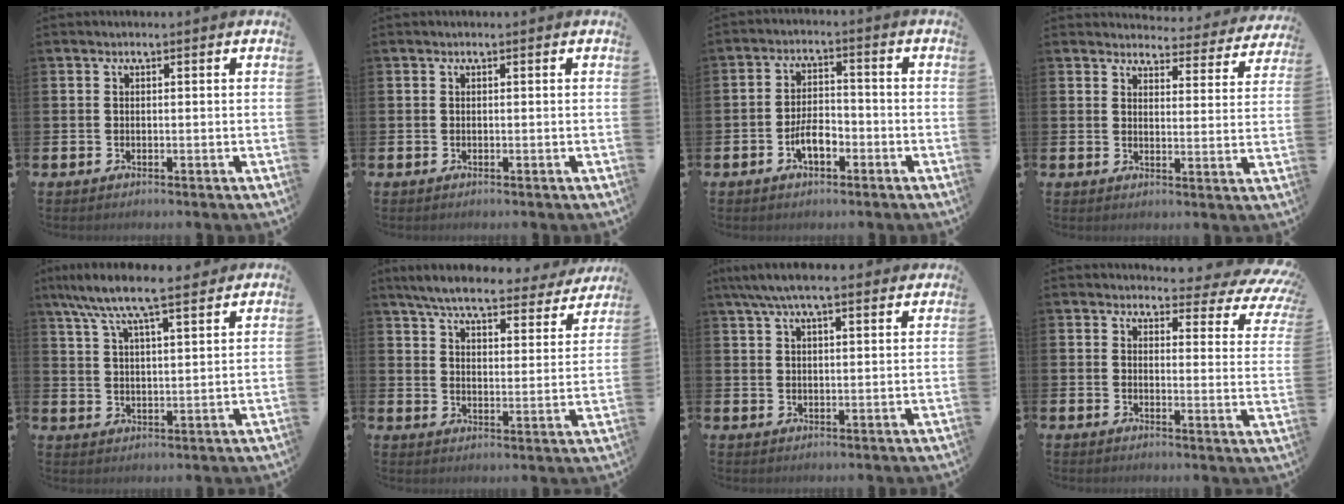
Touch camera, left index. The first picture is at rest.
{"total": 0.0}
{"total": 4.2, "force": [-1.9, 2.0, 3.2], "torque": [-0.049, 0.008, -0.035]}
{"total": 3.3, "force": [3.3, 0.8, 0.0], "torque": [-0.005, -0.033, 0.052]}
{"total": 8.8, "force": [7.7, 1.3, 4.0], "torque": [-0.096, -0.030, 0.136]}
{"total": 6.7, "force": [6.1, 1.0, 2.6], "torque": [-0.069, -0.037, 0.101]}
{"total": 6.2, "force": [5.3, 1.2, 3.0], "torque": [-0.067, -0.009, 0.096]}
{"total": 3.5, "force": [2.9, 1.5, 1.2], "torque": [-0.022, -0.035, 0.041]}